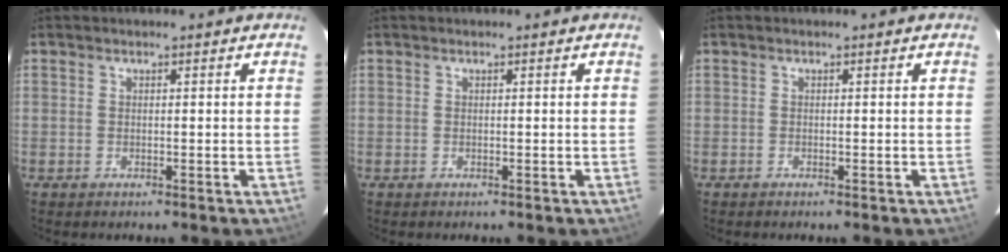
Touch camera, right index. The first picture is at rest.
{"total": 0.0}
{"total": 0.0}